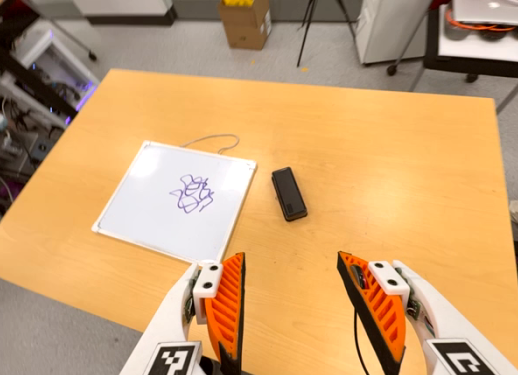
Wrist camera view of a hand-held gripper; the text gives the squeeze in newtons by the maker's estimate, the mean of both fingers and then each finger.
{"total": 0.0}